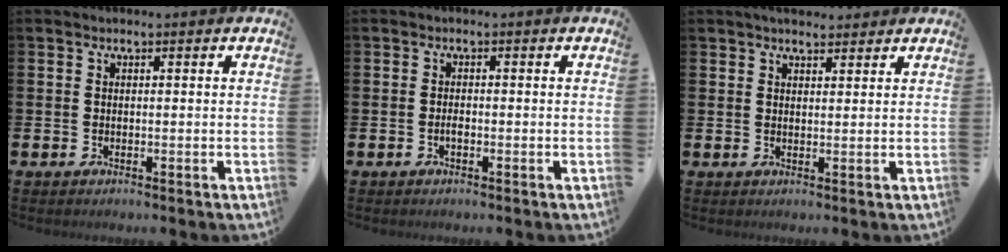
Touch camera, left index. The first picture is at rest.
{"total": 1.1, "force": [-0.5, 0.4, 0.9], "torque": [-0.015, -0.001, -0.010]}
{"total": 3.3, "force": [3.0, 1.0, 0.6], "torque": [-0.007, -0.010, 0.054]}